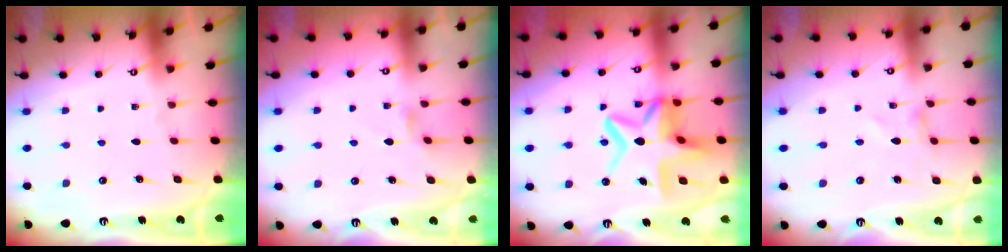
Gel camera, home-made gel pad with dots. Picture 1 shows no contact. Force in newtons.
{"total": 2.2, "press": 2.1, "slide": 0.5}
{"total": 15.2, "press": 15.2, "slide": 1.4}
{"total": 0.0}